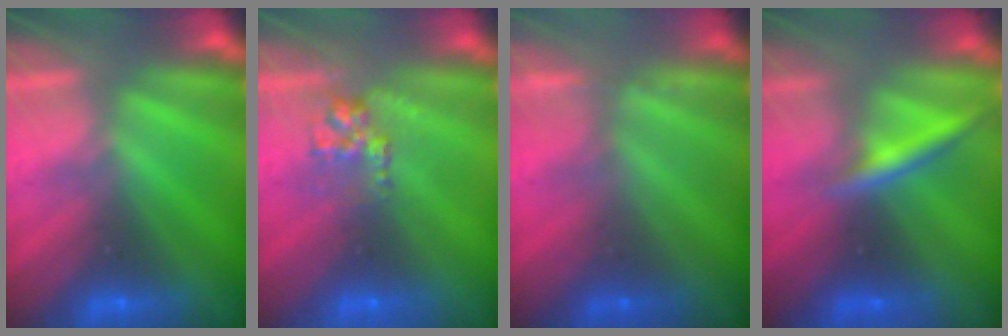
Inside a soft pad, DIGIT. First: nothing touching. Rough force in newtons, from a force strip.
{"total": 2.8}
{"total": 2.3}
{"total": 2.5}